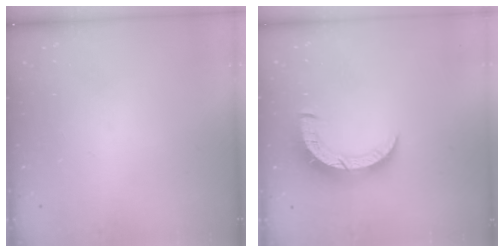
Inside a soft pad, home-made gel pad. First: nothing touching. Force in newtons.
{"total": 8.6, "press": 8.5, "slide": 0.7}